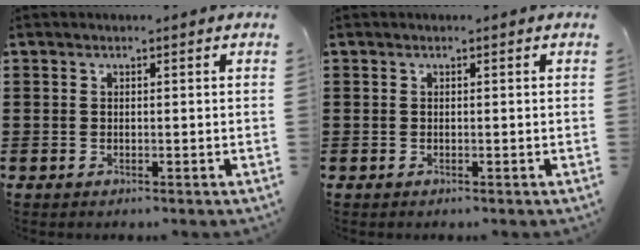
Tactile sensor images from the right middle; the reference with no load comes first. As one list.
[{"total": 0.0}]